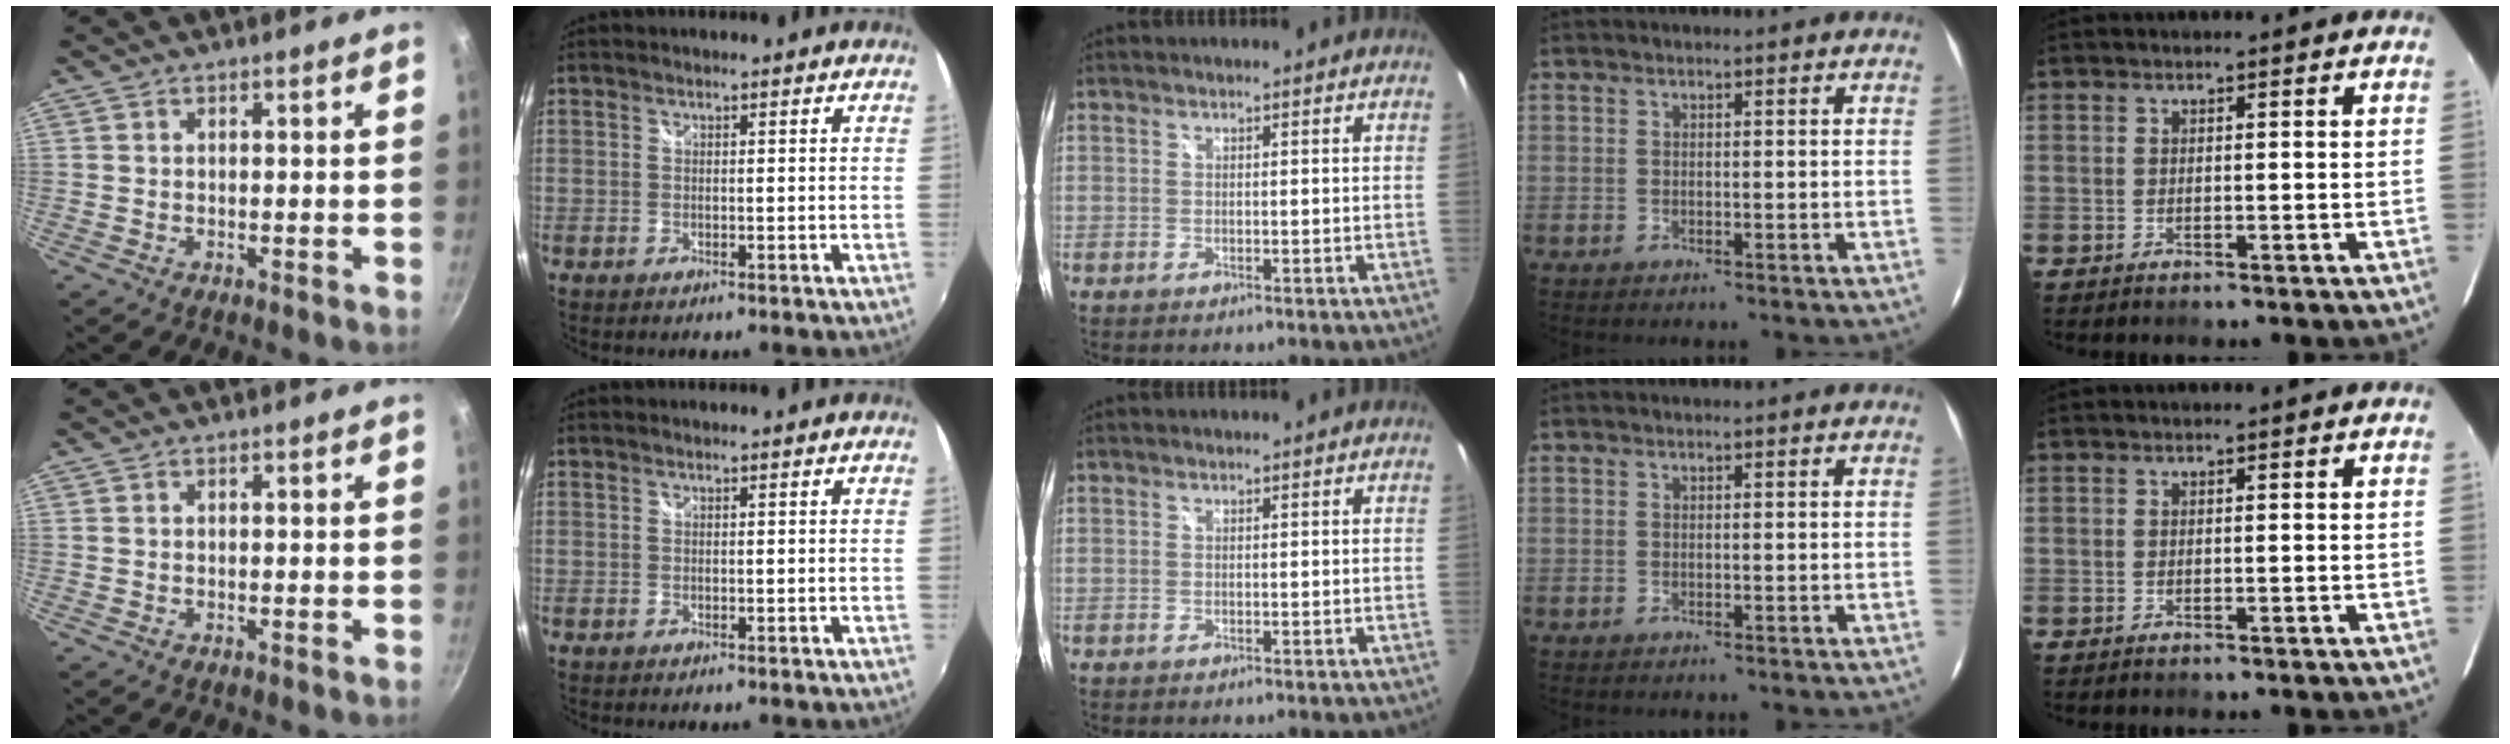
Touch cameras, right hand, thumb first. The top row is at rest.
{}